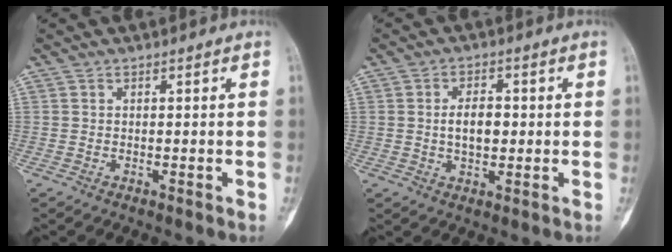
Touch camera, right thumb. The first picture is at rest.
{"total": 5.4, "force": [0.1, 3.3, 4.3], "torque": [-0.060, 0.007, 0.000]}